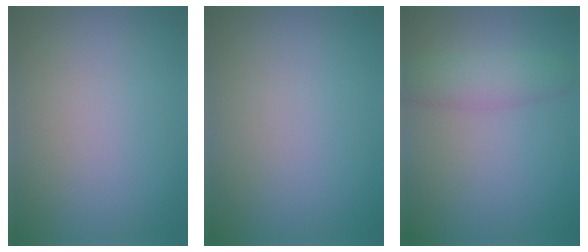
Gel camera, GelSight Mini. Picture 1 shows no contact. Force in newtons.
{"total": 0.0}
{"total": 3.0, "press": 3.0, "slide": 0.0}